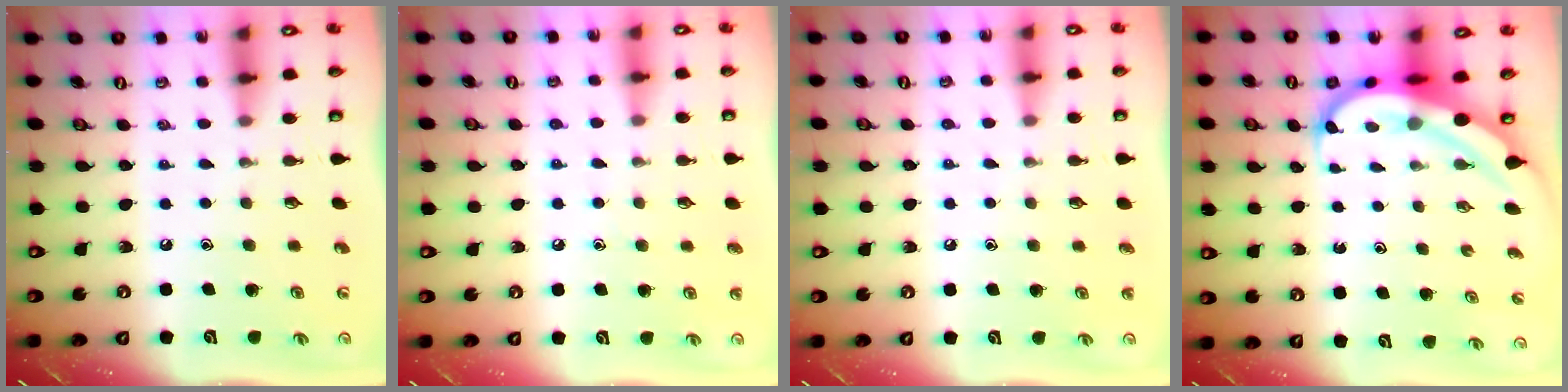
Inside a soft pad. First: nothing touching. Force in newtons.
{"total": 3.9, "press": 3.9, "slide": 0.4}
{"total": 3.4, "press": 3.4, "slide": 0.3}
{"total": 6.9, "press": 6.7, "slide": 1.6}